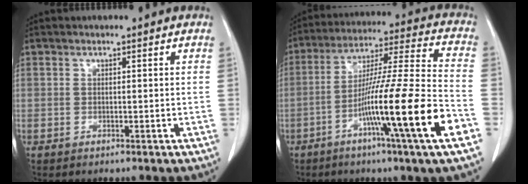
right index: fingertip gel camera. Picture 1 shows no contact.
{"total": 19.4, "force": [-7.6, -1.3, 17.8], "torque": [-0.301, -0.016, -0.131]}